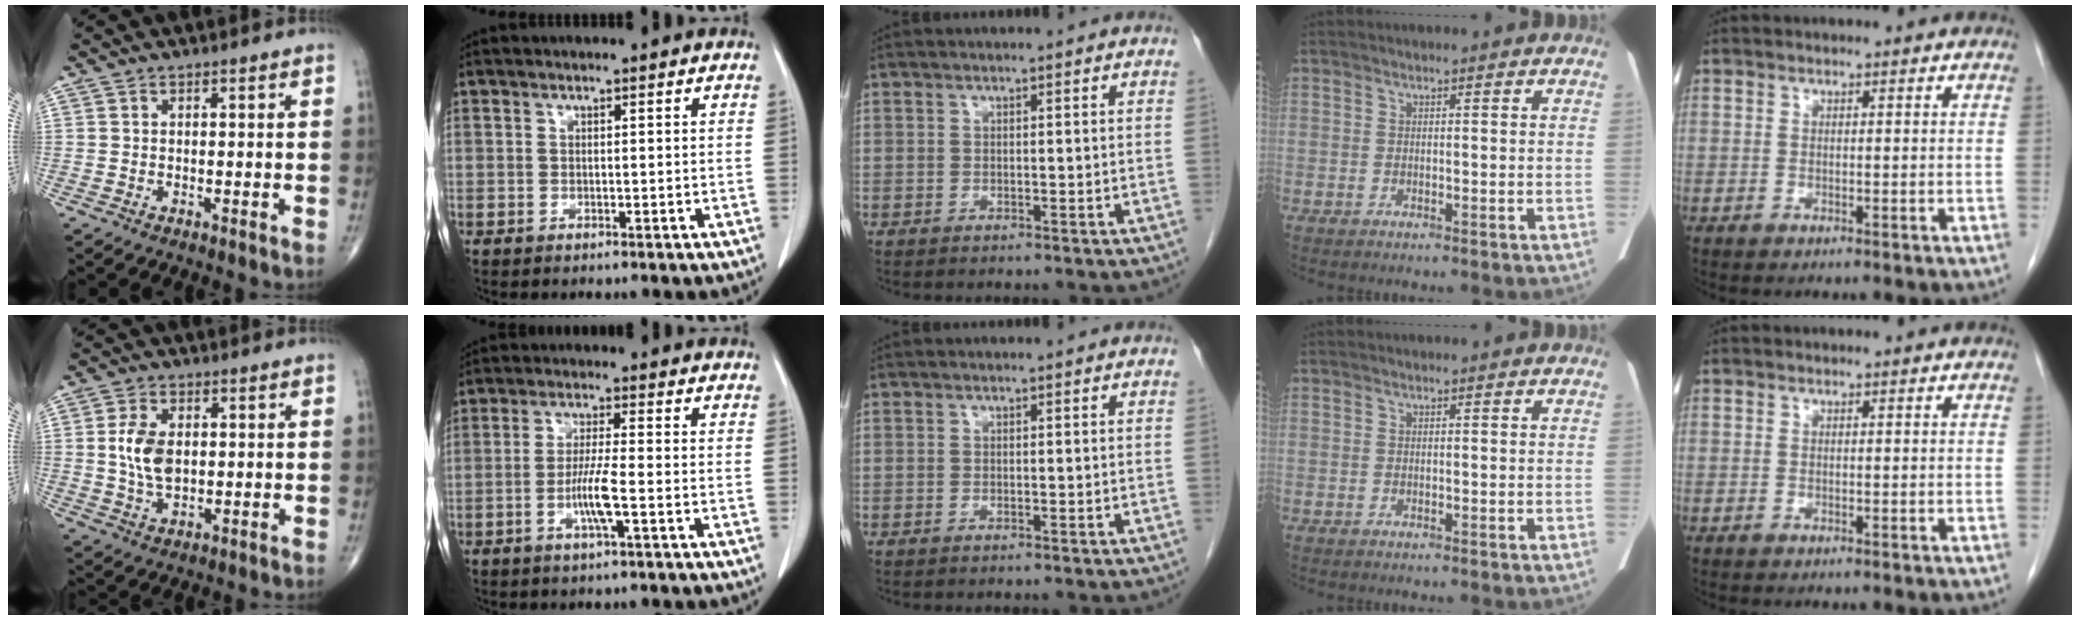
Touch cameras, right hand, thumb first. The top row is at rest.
{"thumb": {"total": 7.3, "force": [0.7, 4.4, 5.9], "torque": [-0.110, -0.004, 0.014]}, "index": {"total": 5.4, "force": [-1.7, -0.1, 5.1], "torque": [-0.101, -0.005, -0.034]}}